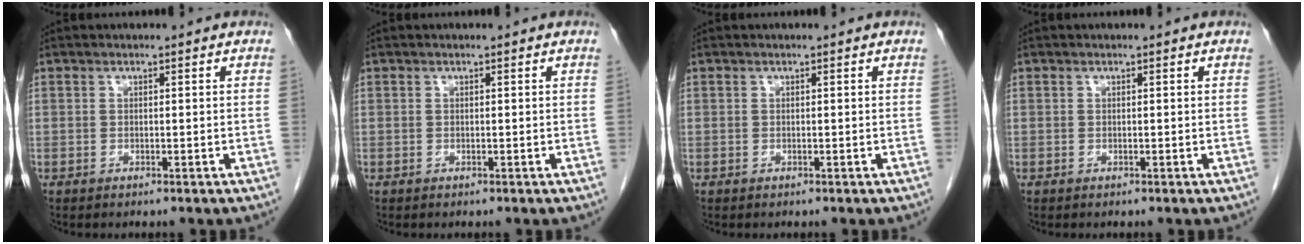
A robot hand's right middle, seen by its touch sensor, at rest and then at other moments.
{"total": 0.0}
{"total": 0.0}
{"total": 0.0}